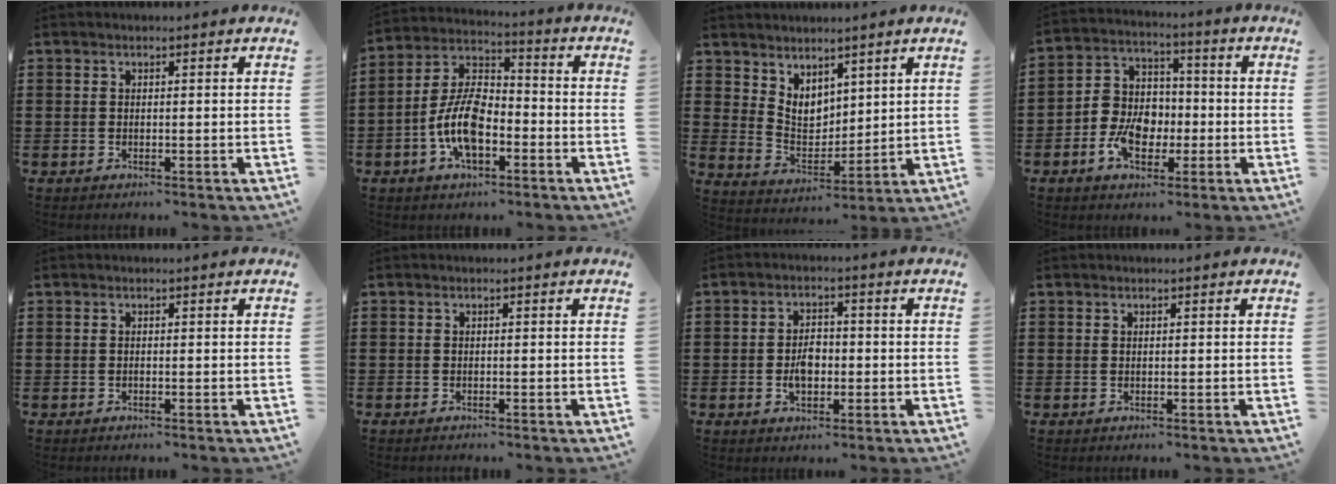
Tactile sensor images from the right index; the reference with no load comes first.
{"total": 9.9, "force": [-3.5, 5.1, 7.7], "torque": [-0.184, 0.001, -0.071]}
{"total": 5.0, "force": [3.6, 3.2, 1.5], "torque": [-0.047, -0.009, 0.069]}
{"total": 7.7, "force": [-2.4, 6.0, 4.2], "torque": [-0.090, 0.015, -0.047]}
{"total": 0.0}
{"total": 0.5, "force": [-0.5, 0.1, 0.0], "torque": [-0.001, 0.000, -0.011]}
{"total": 4.0, "force": [-0.7, 2.6, 2.9], "torque": [-0.048, 0.003, -0.014]}
{"total": 0.0}